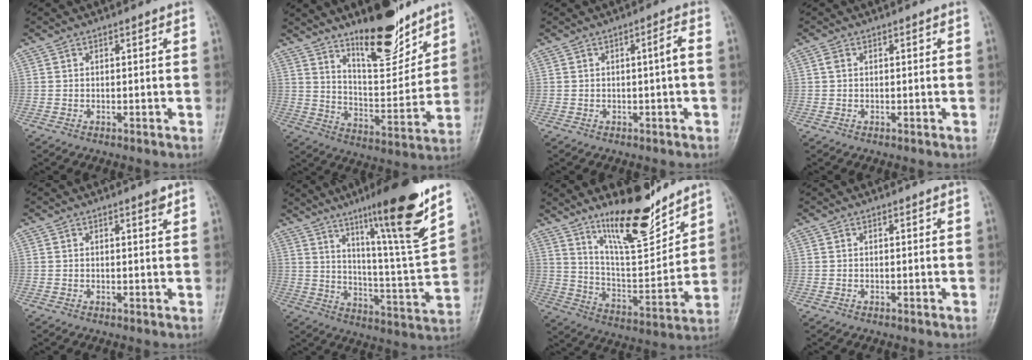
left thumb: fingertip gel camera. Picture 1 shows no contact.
{"total": 14.8, "force": [10.9, 4.9, 8.8], "torque": [-0.103, -0.088, 0.184]}
{"total": 2.2, "force": [-0.2, 0.0, 2.2], "torque": [-0.039, 0.009, -0.003]}
{"total": 0.9, "force": [0.2, 0.7, 0.6], "torque": [-0.011, 0.003, 0.002]}
{"total": 1.4, "force": [1.0, 0.2, 1.0], "torque": [-0.014, -0.006, 0.014]}
{"total": 19.6, "force": [12.6, 1.3, 14.9], "torque": [-0.203, -0.072, 0.198]}
{"total": 16.0, "force": [12.2, 4.2, 9.5], "torque": [-0.122, -0.091, 0.214]}
{"total": 0.0}